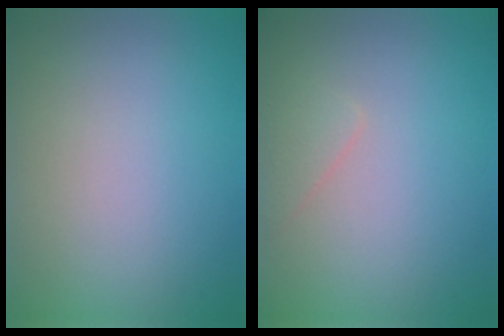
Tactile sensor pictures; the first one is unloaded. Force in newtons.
{"total": 1.1, "press": 1.1, "slide": 0.1}